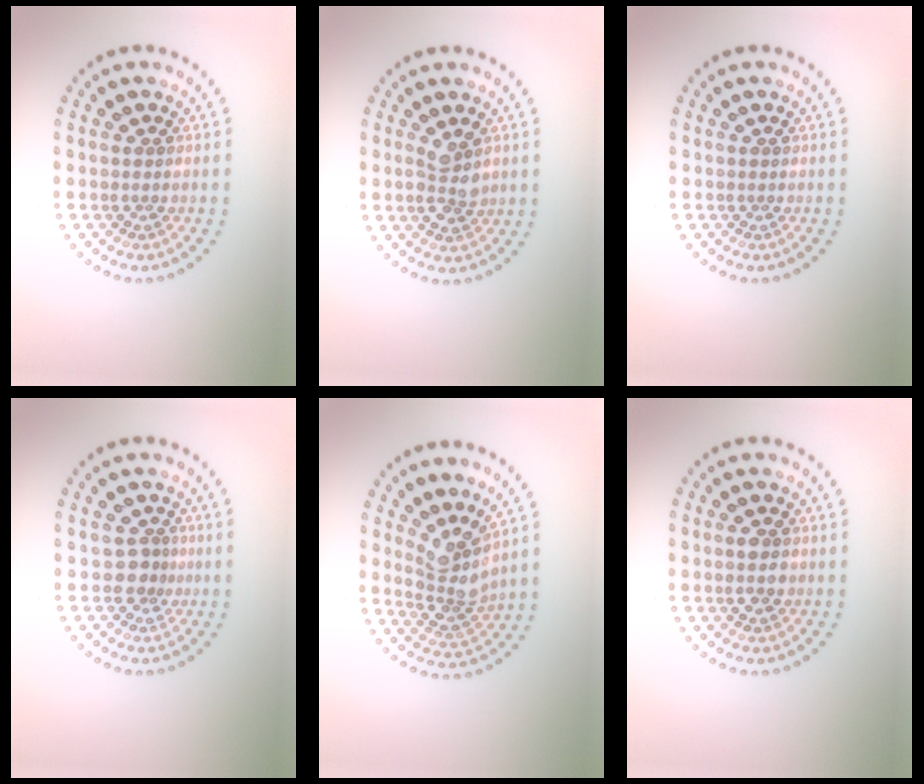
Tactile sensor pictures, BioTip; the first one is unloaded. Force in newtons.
{"total": 2.6, "press": 2.6, "slide": 0.3}
{"total": 0.0}
{"total": 2.0, "press": 1.6, "slide": 1.2}
{"total": 3.6, "press": 3.0, "slide": 2.0}
{"total": 2.3, "press": 2.3, "slide": 0.1}